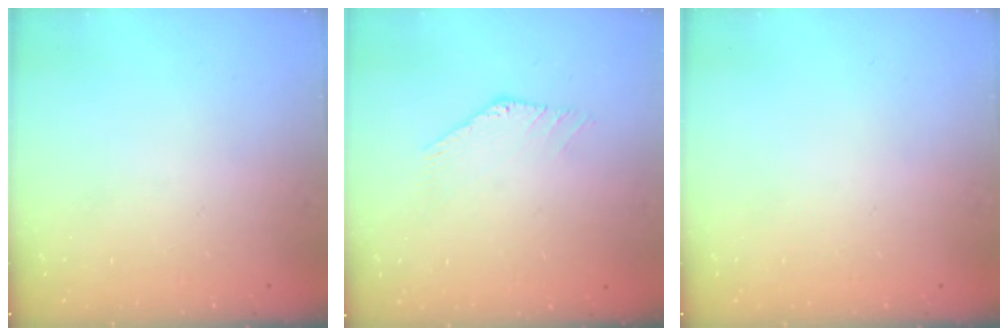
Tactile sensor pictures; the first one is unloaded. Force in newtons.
{"total": 0.0}
{"total": 0.0}